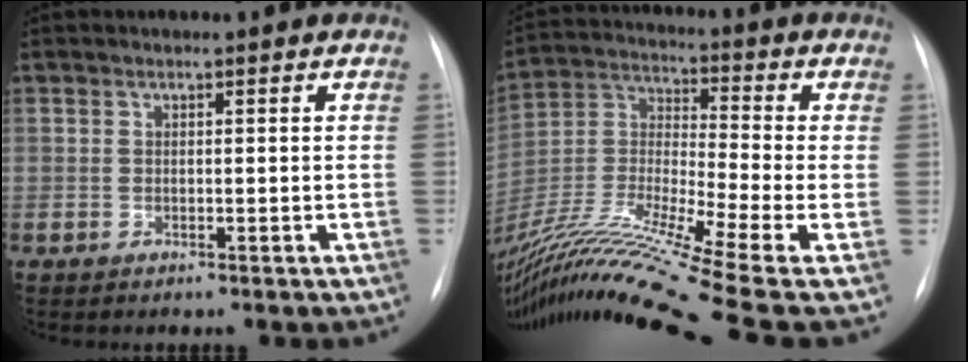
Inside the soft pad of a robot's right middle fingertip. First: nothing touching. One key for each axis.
{"total": 23.8, "fx": -17.3, "fy": -0.8, "fz": 16.3, "tx": -0.330, "ty": -0.031, "tz": -0.320}